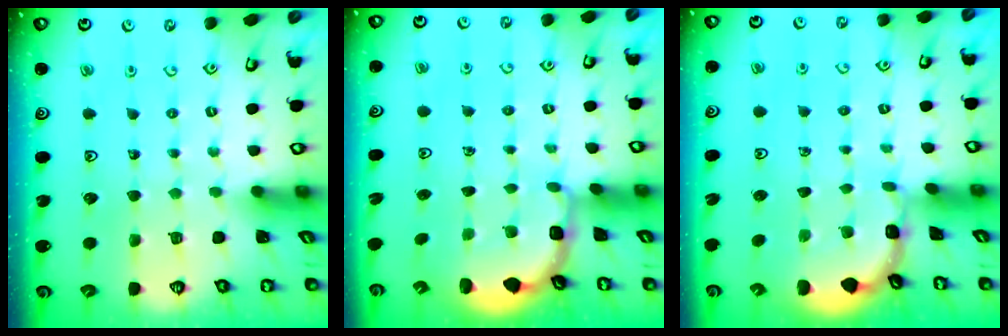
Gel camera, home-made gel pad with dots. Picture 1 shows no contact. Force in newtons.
{"total": 2.7, "press": 2.3, "slide": 1.4}
{"total": 1.7, "press": 1.7, "slide": 0.1}